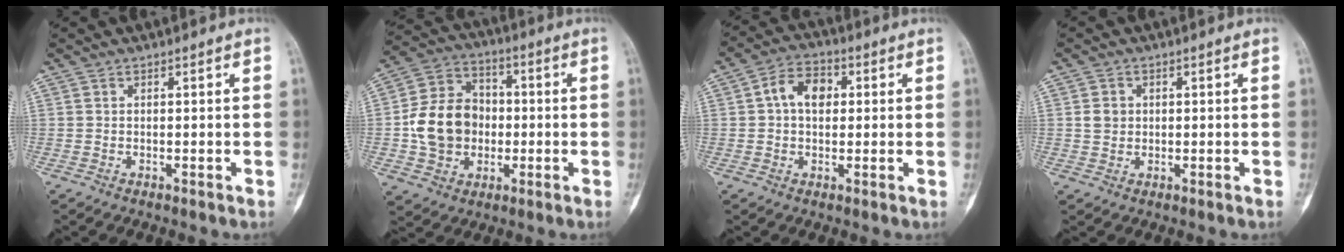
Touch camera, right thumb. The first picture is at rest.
{"total": 14.3, "force": [-1.3, 11.7, 8.2], "torque": [-0.121, 0.027, -0.024]}
{"total": 7.3, "force": [1.2, 5.1, 5.1], "torque": [-0.071, 0.015, 0.012]}
{"total": 2.8, "force": [0.4, 2.4, 1.2], "torque": [-0.008, 0.003, 0.008]}